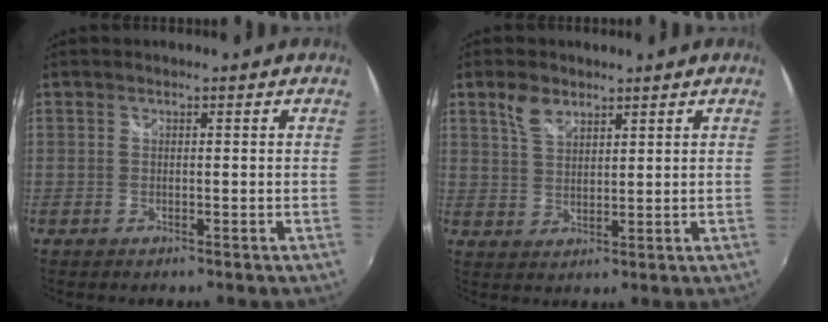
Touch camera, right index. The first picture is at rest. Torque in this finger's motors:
{"motor_torque": [0.24, 0.21, 0.07, 0.04]}